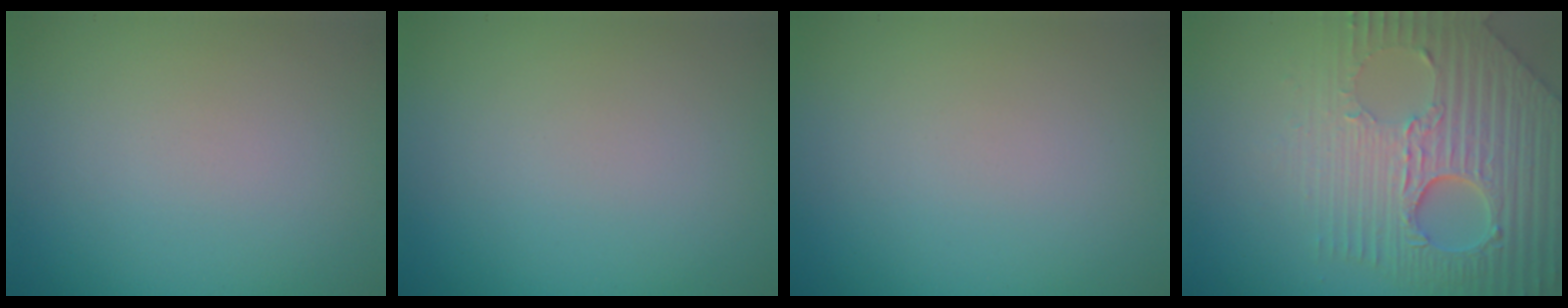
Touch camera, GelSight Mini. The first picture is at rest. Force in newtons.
{"total": 0.0}
{"total": 0.0}
{"total": 7.6, "press": 5.9, "slide": 4.8}